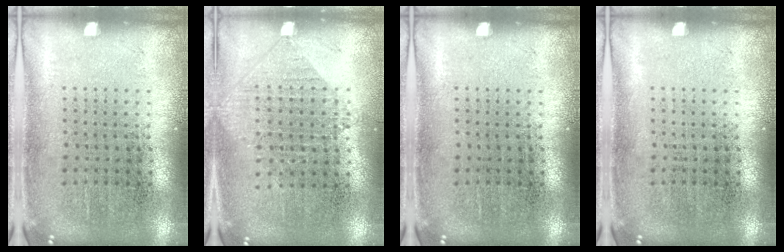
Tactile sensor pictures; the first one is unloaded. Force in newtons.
{"total": 0.9, "press": 0.9, "slide": 0.3}
{"total": 0.0}
{"total": 0.0}